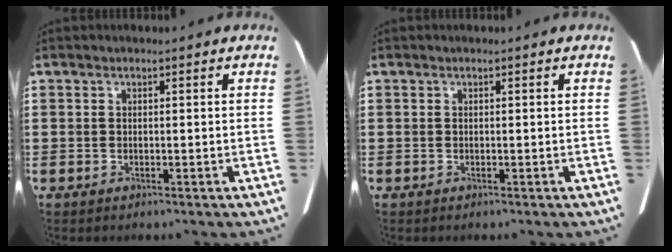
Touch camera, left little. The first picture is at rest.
{"total": 0.0}